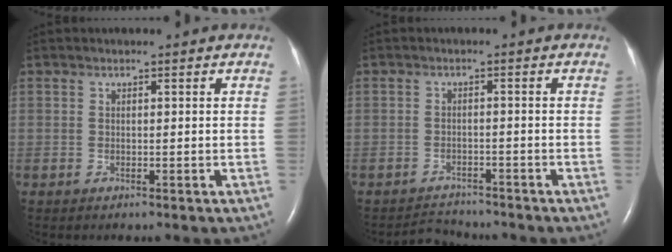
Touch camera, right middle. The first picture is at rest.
{"total": 3.2, "force": [-3.2, 0.3, -0.6], "torque": [0.002, -0.010, -0.050]}